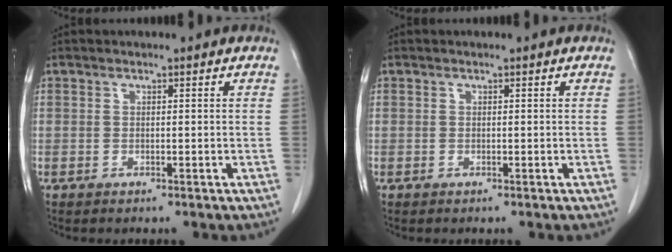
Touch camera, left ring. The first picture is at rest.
{"total": 0.0}